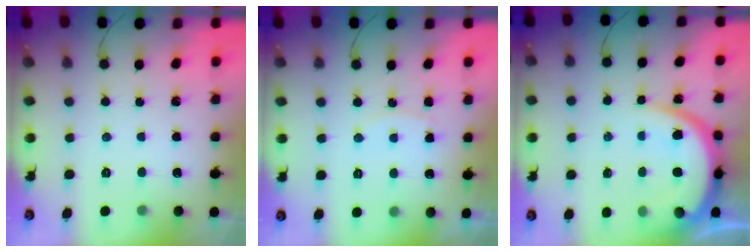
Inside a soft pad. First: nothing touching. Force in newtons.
{"total": 5.8, "press": 5.8, "slide": 0.4}
{"total": 12.0, "press": 12.0, "slide": 1.2}